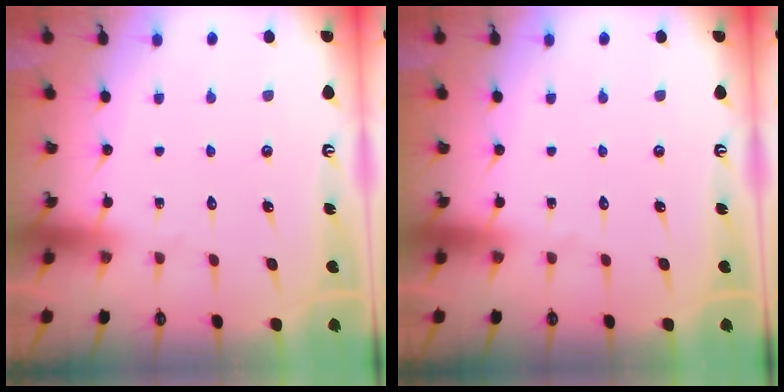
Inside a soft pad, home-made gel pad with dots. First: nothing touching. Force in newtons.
{"total": 0.0}